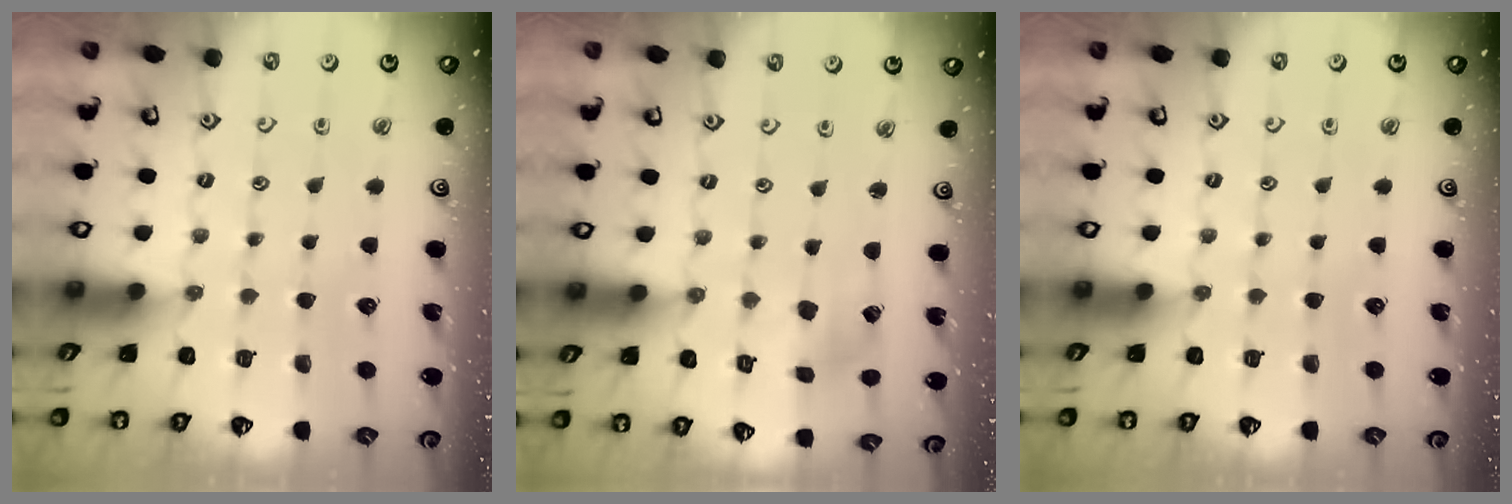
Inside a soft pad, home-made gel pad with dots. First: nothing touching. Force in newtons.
{"total": 2.7, "press": 2.6, "slide": 0.3}
{"total": 0.0}